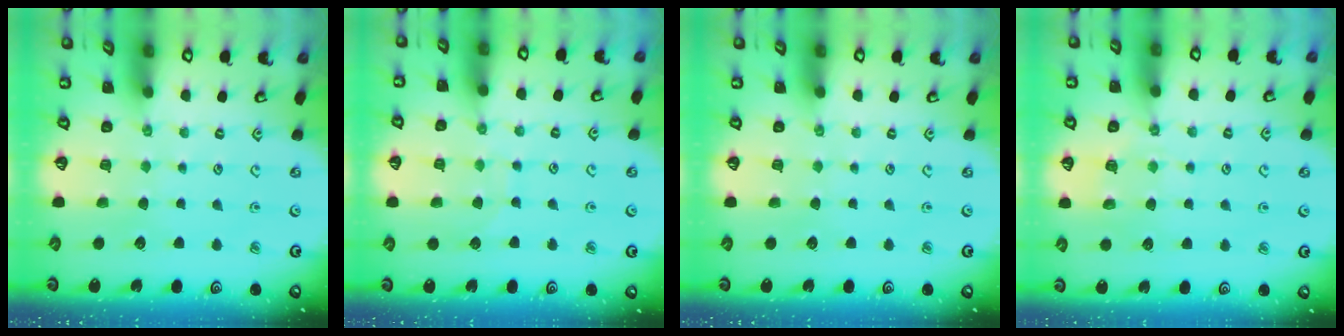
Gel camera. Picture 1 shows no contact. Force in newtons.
{"total": 6.3, "press": 6.3, "slide": 0.6}
{"total": 0.0}
{"total": 5.8, "press": 5.8, "slide": 0.1}